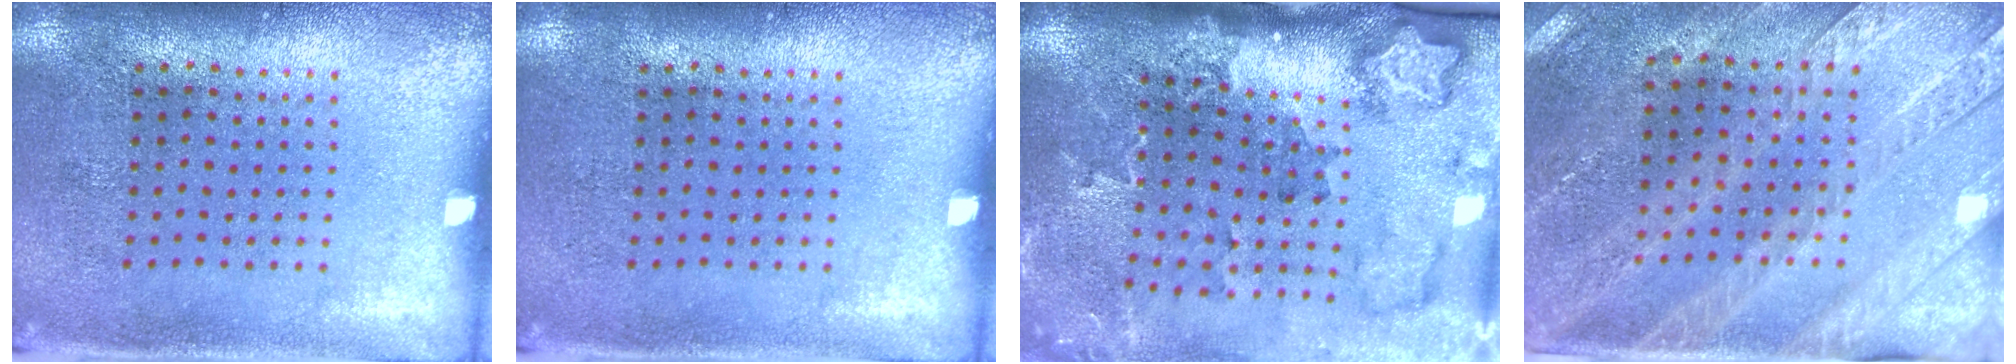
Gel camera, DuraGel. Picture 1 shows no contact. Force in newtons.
{"total": 0.0}
{"total": 2.2, "press": 2.0, "slide": 1.0}
{"total": 2.9, "press": 2.7, "slide": 1.1}